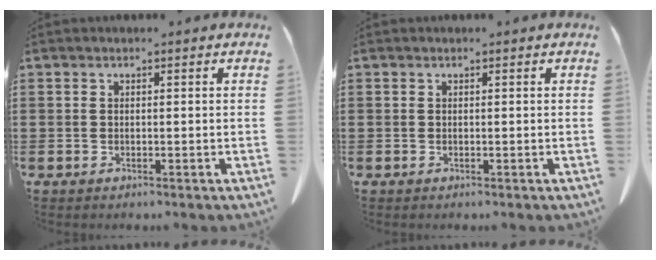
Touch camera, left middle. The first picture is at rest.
{"total": 0.0}